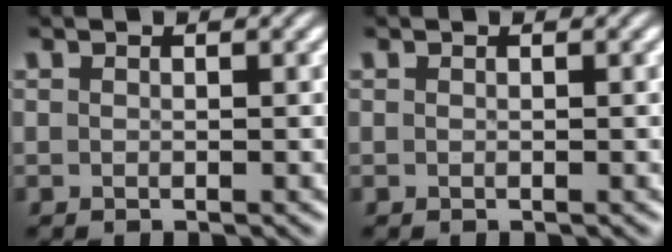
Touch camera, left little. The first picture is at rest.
{"total": 0.0}